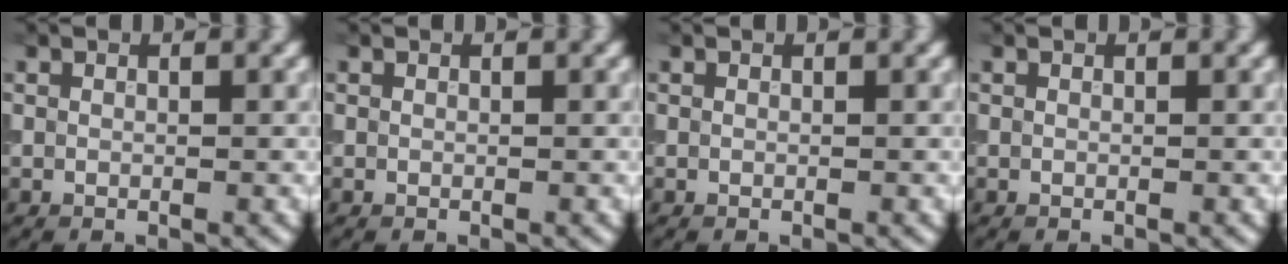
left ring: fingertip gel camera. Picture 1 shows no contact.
{"total": 0.0}
{"total": 0.0}
{"total": 0.0}